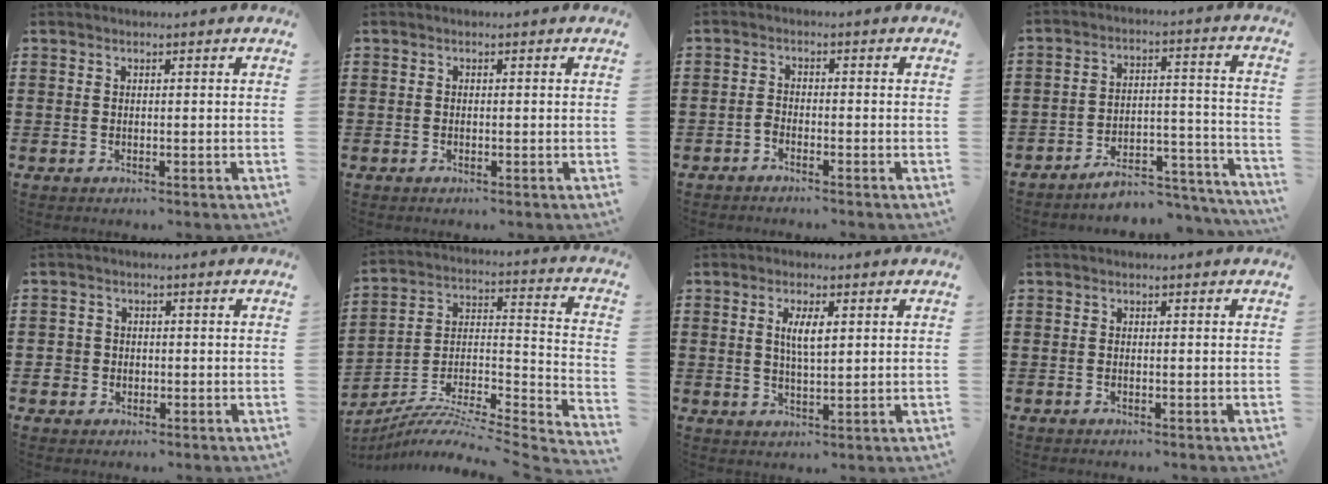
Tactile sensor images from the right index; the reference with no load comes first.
{"total": 0.0}
{"total": 1.3, "force": [-1.2, 0.4, 0.4], "torque": [-0.014, 0.002, -0.024]}
{"total": 5.0, "force": [-4.6, 1.3, 1.3], "torque": [-0.023, 0.009, -0.091]}
{"total": 1.9, "force": [-0.5, 1.9, 0.2], "torque": [-0.012, 0.005, -0.014]}
{"total": 6.0, "force": [-5.2, 0.8, 3.0], "torque": [-0.057, -0.012, -0.109]}
{"total": 4.1, "force": [1.2, 1.2, 3.8], "torque": [-0.078, 0.006, 0.018]}
{"total": 0.0}